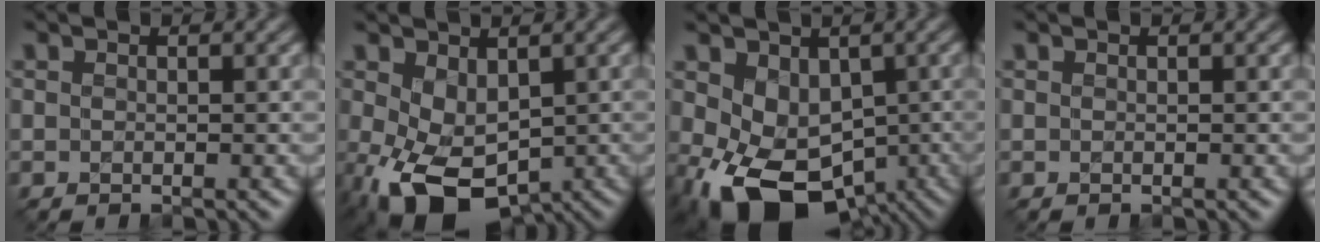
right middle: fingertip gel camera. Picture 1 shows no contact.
{"total": 7.7, "force": [-1.9, 4.8, 5.7], "torque": [-0.135, -0.021, -0.020]}
{"total": 10.0, "force": [-2.5, 7.0, 6.7], "torque": [-0.128, -0.031, -0.026]}
{"total": 0.0}